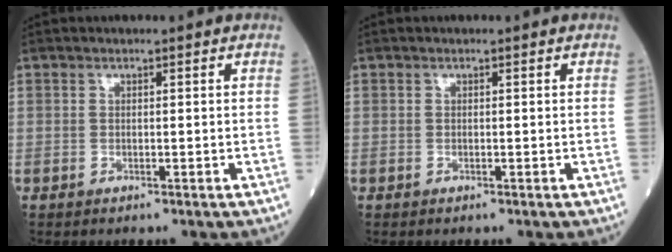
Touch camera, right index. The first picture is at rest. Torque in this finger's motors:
{"motor_torque": [0.06, 0.02, 0.02, -0.01]}